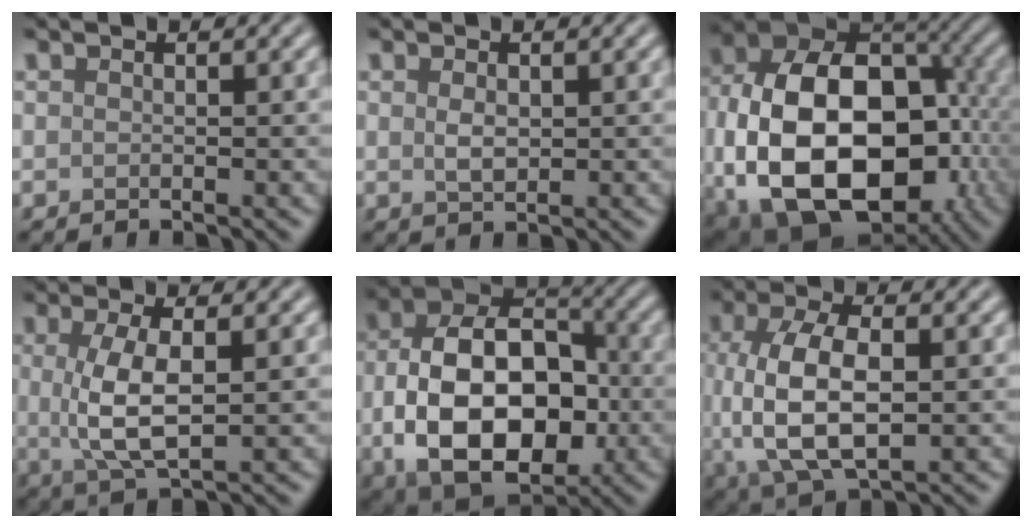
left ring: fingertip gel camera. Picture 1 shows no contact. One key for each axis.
{"total": 1.7, "fx": 0.3, "fy": 1.1, "fz": 1.3, "tx": -0.029, "ty": -0.003, "tz": 0.008}
{"total": 19.0, "fx": -3.3, "fy": 12.7, "fz": 13.8, "tx": -0.245, "ty": -0.027, "tz": -0.035}
{"total": 5.2, "fx": 0.4, "fy": 1.8, "fz": 4.9, "tx": -0.105, "ty": -0.004, "tz": 0.009}
{"total": 14.4, "fx": -2.2, "fy": 9.4, "fz": 10.7, "tx": -0.181, "ty": -0.014, "tz": -0.038}
{"total": 8.9, "fx": -0.4, "fy": 4.6, "fz": 7.6, "tx": -0.164, "ty": -0.005, "tz": -0.004}